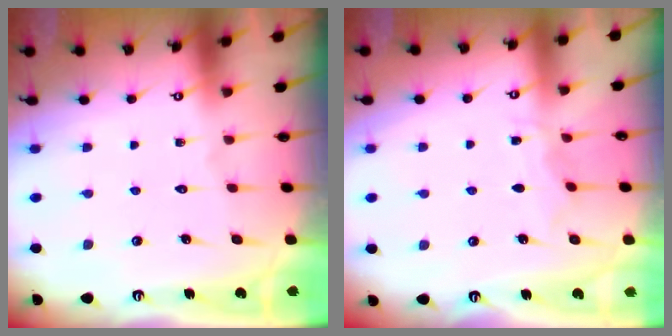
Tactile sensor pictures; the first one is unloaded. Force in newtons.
{"total": 4.3, "press": 4.2, "slide": 0.6}